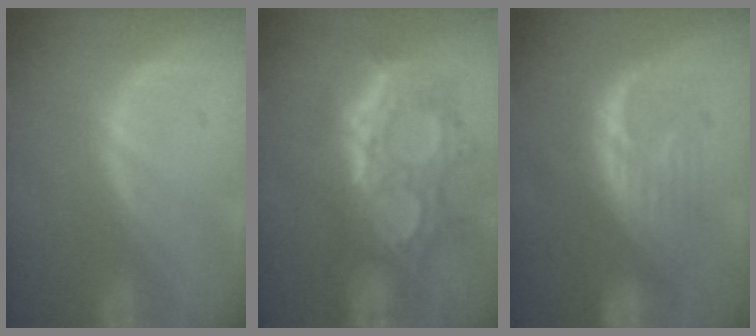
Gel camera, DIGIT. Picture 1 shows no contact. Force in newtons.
{"total": 12.0, "press": 10.8, "slide": 5.3}
{"total": 8.3, "press": 8.1, "slide": 2.0}